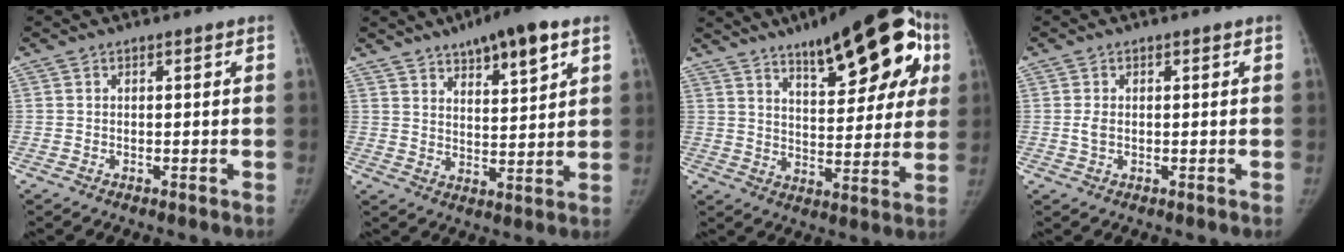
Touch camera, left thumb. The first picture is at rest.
{"total": 11.8, "force": [7.3, 3.9, 8.4], "torque": [-0.103, -0.029, 0.113]}
{"total": 24.0, "force": [11.5, 8.7, 19.2], "torque": [-0.224, -0.012, 0.164]}
{"total": 1.8, "force": [0.1, 1.2, 1.3], "torque": [-0.026, -0.001, 0.003]}